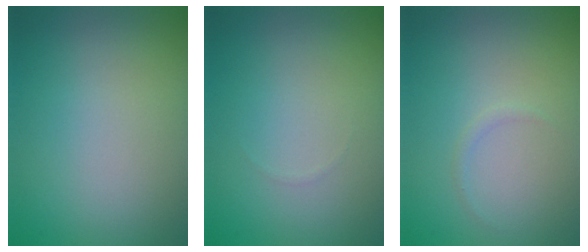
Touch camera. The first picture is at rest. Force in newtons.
{"total": 0.0}
{"total": 0.5, "press": 0.5, "slide": 0.0}